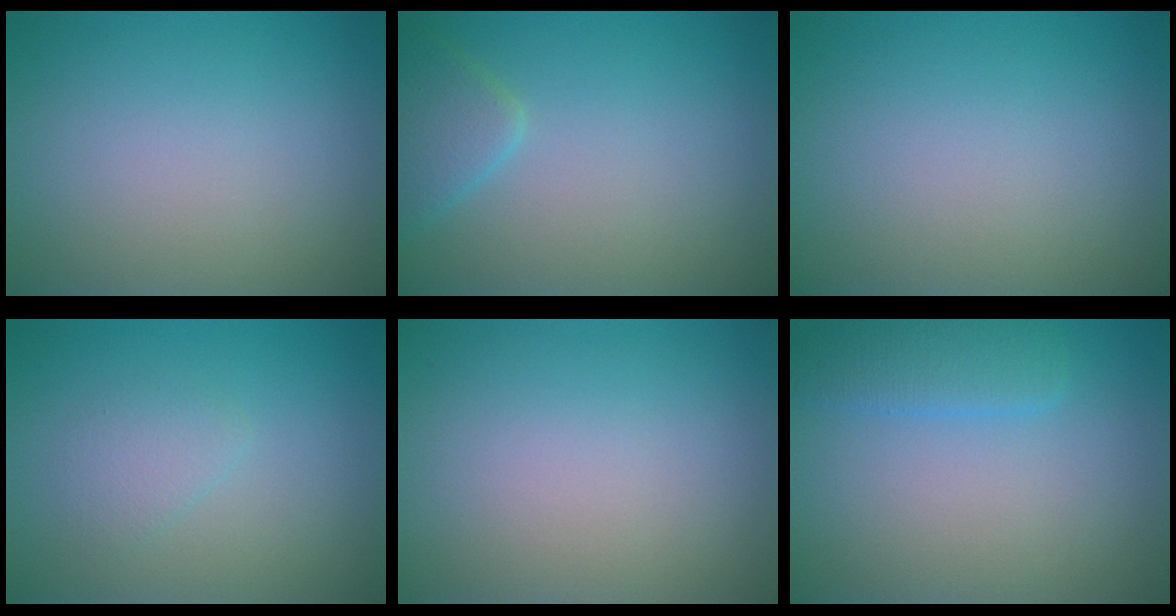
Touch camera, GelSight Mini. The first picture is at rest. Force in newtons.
{"total": 2.3, "press": 2.3, "slide": 0.1}
{"total": 0.0}
{"total": 1.5, "press": 1.5, "slide": 0.1}
{"total": 0.0}
{"total": 2.5, "press": 2.5, "slide": 0.1}